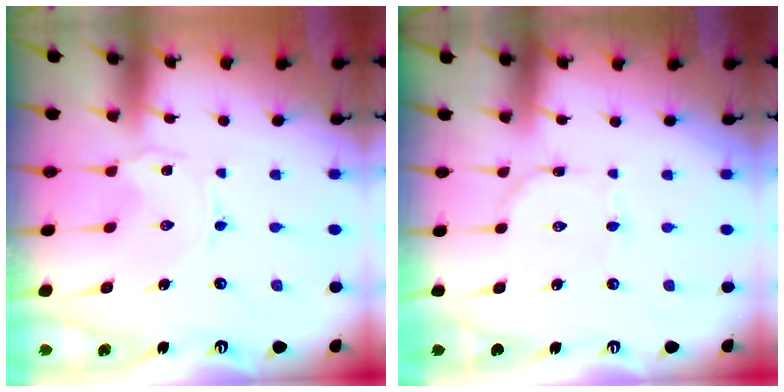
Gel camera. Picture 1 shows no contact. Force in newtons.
{"total": 2.5, "press": 2.5, "slide": 0.1}